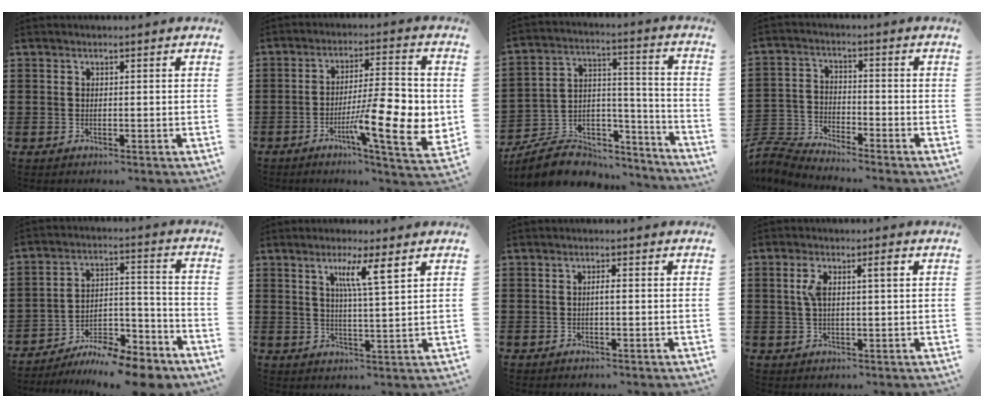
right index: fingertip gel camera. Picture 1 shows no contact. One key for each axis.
{"total": 12.7, "fx": -2.5, "fy": 2.7, "fz": 12.1, "tx": -0.185, "ty": -0.015, "tz": -0.045}
{"total": 8.6, "fx": -6.9, "fy": 4.2, "fz": 2.9, "tx": -0.066, "ty": 0.015, "tz": -0.129}
{"total": 4.6, "fx": -4.6, "fy": 0.6, "fz": 0.4, "tx": -0.032, "ty": -0.005, "tz": -0.102}
{"total": 9.8, "fx": -9.1, "fy": 1.8, "fz": 3.1, "tx": -0.028, "ty": 0.036, "tz": -0.171}
{"total": 5.9, "fx": 2.8, "fy": 0.1, "fz": 5.2, "tx": -0.103, "ty": -0.003, "tz": 0.042}
{"total": 1.2, "fx": -0.2, "fy": 0.1, "fz": 1.1, "tx": -0.021, "ty": -0.001, "tz": -0.004}
{"total": 4.4, "fx": 1.1, "fy": 1.1, "fz": 4.1, "tx": -0.081, "ty": 0.008, "tz": 0.014}